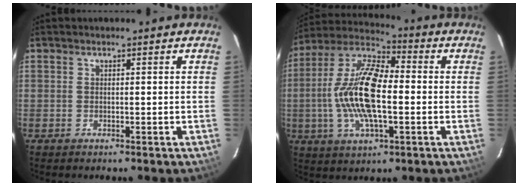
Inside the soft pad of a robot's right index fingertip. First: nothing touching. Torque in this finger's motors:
{"motor_torque": [2.14, 0.00, 1.05, 0.21]}